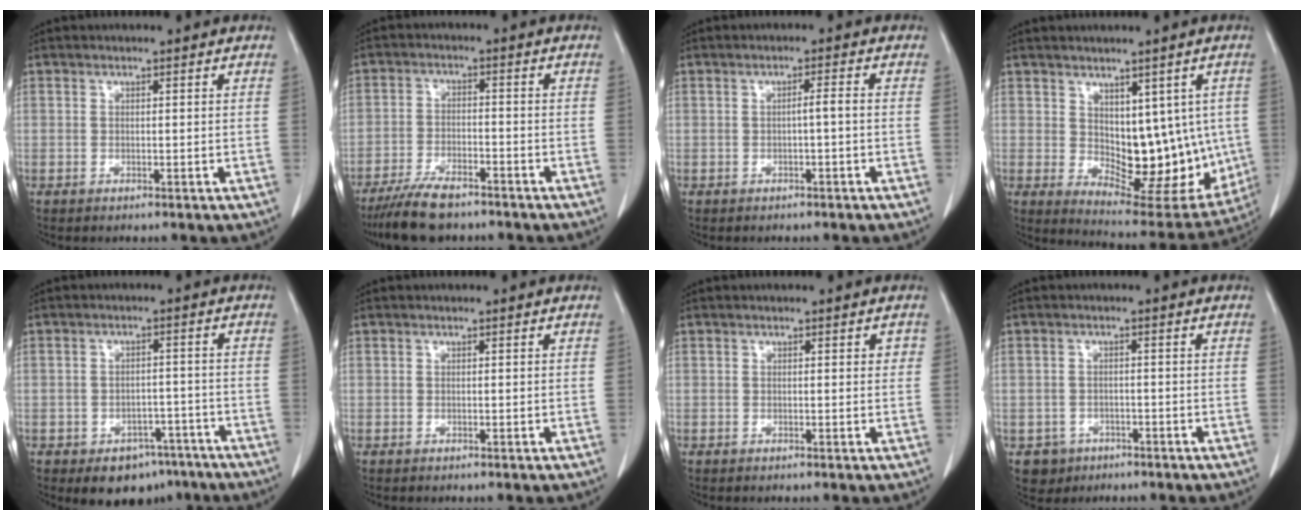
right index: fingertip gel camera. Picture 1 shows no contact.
{"total": 8.6, "force": [-7.0, 2.1, 4.5], "torque": [-0.084, -0.019, -0.123]}
{"total": 1.5, "force": [-0.4, -0.1, 1.4], "torque": [-0.022, 0.003, -0.006]}
{"total": 13.8, "force": [0.6, 7.5, 11.6], "torque": [-0.135, -0.003, 0.038]}
{"total": 7.5, "force": [-5.1, 4.8, 2.7], "torque": [-0.019, 0.015, -0.065]}
{"total": 0.0}
{"total": 1.0, "force": [0.3, 0.5, 0.8], "torque": [-0.008, 0.001, 0.003]}
{"total": 3.6, "force": [-1.8, 3.0, 0.1], "torque": [0.001, 0.011, -0.025]}